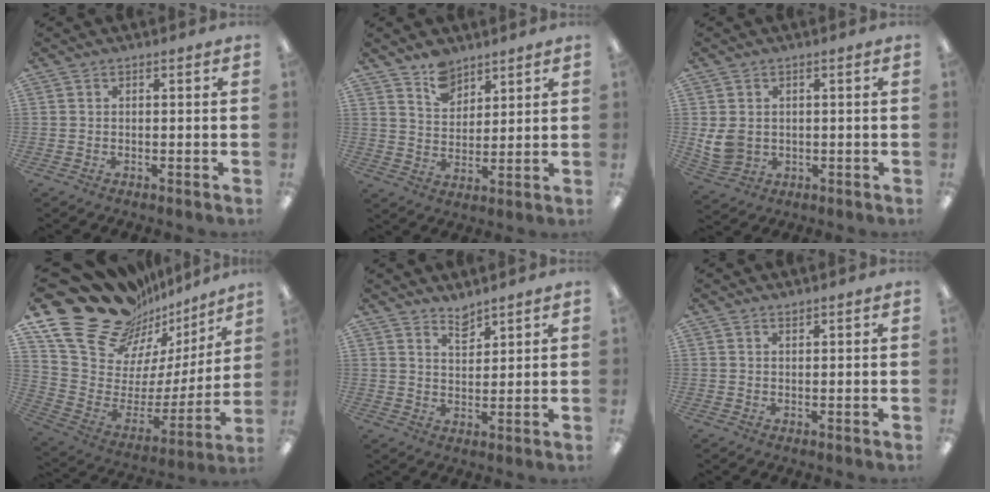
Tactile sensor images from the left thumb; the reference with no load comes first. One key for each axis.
{"total": 7.7, "fx": 6.3, "fy": 4.3, "fz": 1.4, "tx": -0.020, "ty": -0.038, "tz": 0.117}
{"total": 6.0, "fx": 1.1, "fy": 5.2, "fz": 2.8, "tx": -0.061, "ty": 0.003, "tz": 0.026}
{"total": 24.4, "fx": 16.7, "fy": 13.8, "fz": 11.2, "tx": -0.160, "ty": -0.131, "tz": 0.318}
{"total": 4.3, "fx": 4.0, "fy": 1.3, "fz": 0.9, "tx": -0.010, "ty": -0.029, "tz": 0.073}
{"total": 1.1, "fx": 1.0, "fy": 0.3, "fz": 0.1, "tx": 0.006, "ty": -0.005, "tz": 0.018}